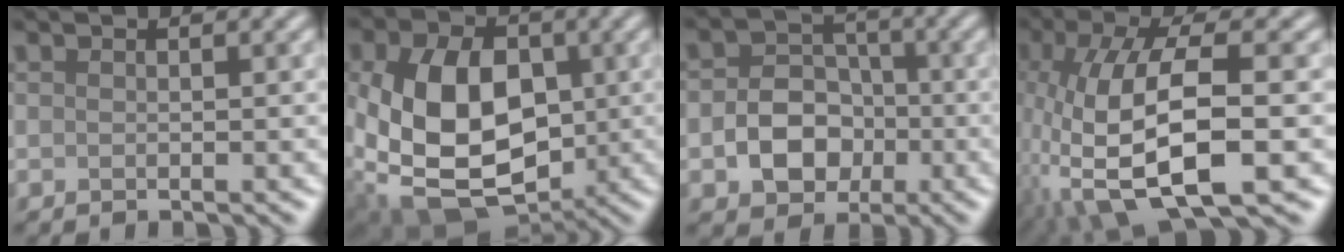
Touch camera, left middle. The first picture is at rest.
{"total": 14.0, "force": [-0.7, 10.0, 9.7], "torque": [-0.192, -0.025, 0.005]}
{"total": 5.1, "force": [-1.4, 4.0, 2.7], "torque": [-0.028, -0.003, -0.029]}
{"total": 11.9, "force": [-3.3, 4.3, 10.6], "torque": [-0.216, -0.001, -0.066]}